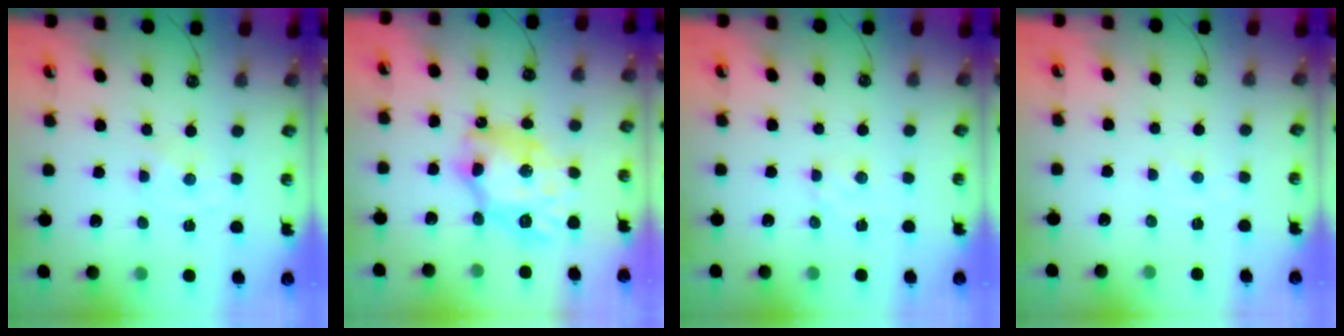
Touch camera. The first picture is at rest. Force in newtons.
{"total": 13.8, "press": 13.8, "slide": 1.4}
{"total": 3.2, "press": 3.2, "slide": 0.5}
{"total": 1.9, "press": 1.9, "slide": 0.3}